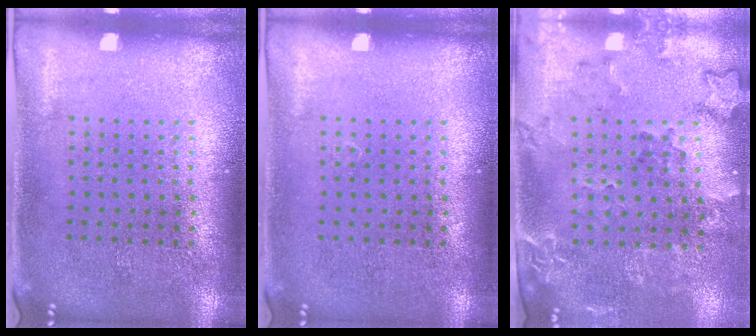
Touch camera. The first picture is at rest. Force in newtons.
{"total": 0.0}
{"total": 1.8, "press": 1.5, "slide": 0.9}